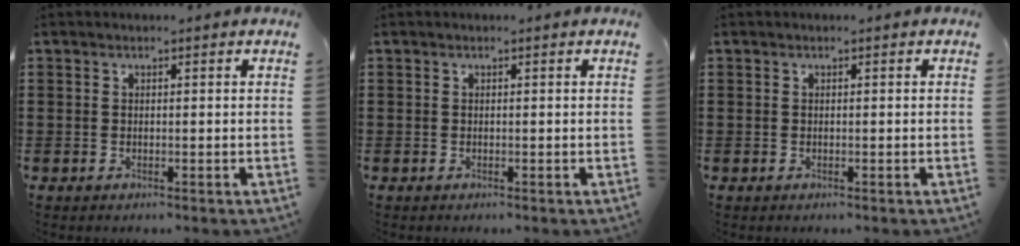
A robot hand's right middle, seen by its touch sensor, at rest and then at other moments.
{"total": 0.0}
{"total": 0.0}